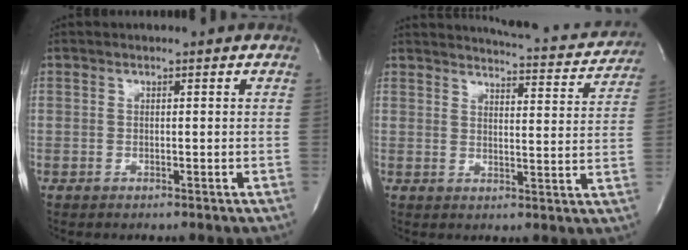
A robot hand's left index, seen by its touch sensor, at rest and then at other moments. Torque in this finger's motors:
{"motor_torque": [0.02, -0.41, -0.05, -0.01]}